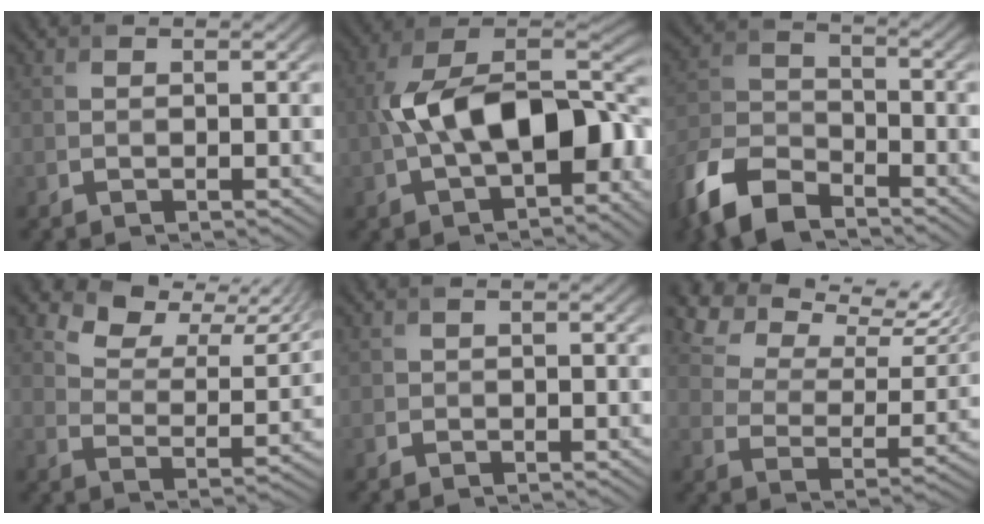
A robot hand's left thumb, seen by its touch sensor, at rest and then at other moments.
{"total": 13.8, "force": [-1.8, 7.4, 11.5], "torque": [-0.191, 0.010, -0.041]}
{"total": 10.1, "force": [-7.6, 4.3, 5.1], "torque": [-0.110, -0.011, -0.170]}
{"total": 8.2, "force": [6.1, 3.5, 4.2], "torque": [-0.076, -0.001, 0.104]}
{"total": 0.6, "force": [-0.3, 0.2, -0.5], "torque": [0.013, -0.003, -0.008]}
{"total": 11.2, "force": [8.9, 4.2, 5.4], "torque": [-0.123, 0.009, 0.140]}